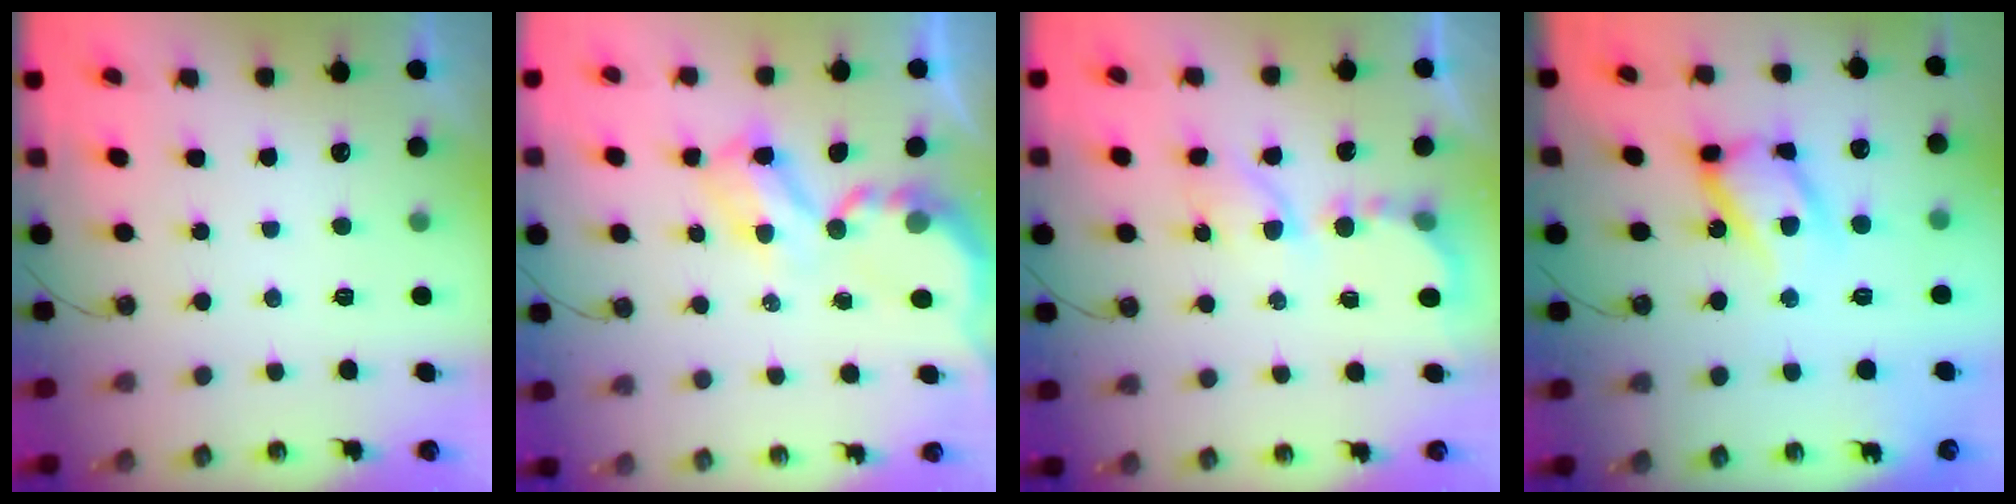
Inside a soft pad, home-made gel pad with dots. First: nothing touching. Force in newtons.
{"total": 6.9, "press": 6.9, "slide": 0.5}
{"total": 6.3, "press": 6.2, "slide": 0.7}
{"total": 15.3, "press": 15.2, "slide": 1.5}